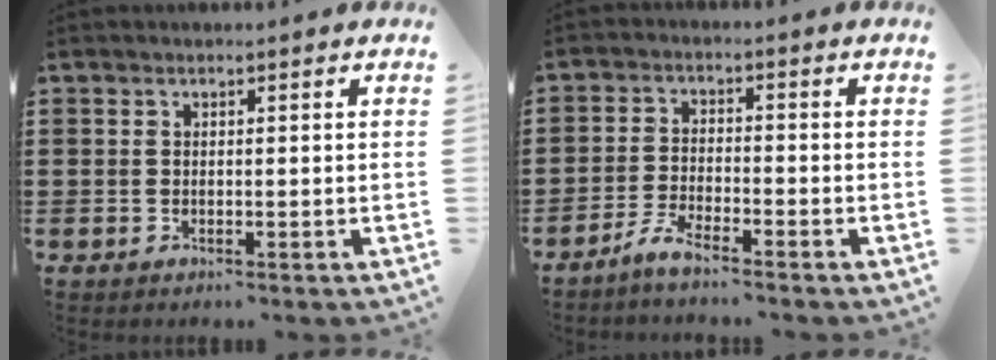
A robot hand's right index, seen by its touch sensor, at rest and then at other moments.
{"total": 3.4, "force": [-3.2, -0.1, 1.3], "torque": [-0.039, -0.001, -0.067]}